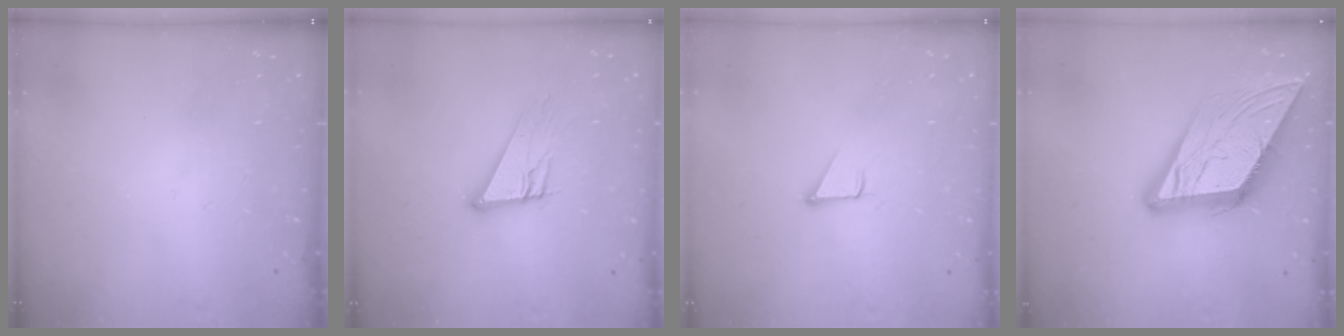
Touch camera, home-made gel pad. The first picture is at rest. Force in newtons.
{"total": 10.7, "press": 10.7, "slide": 0.7}
{"total": 1.9, "press": 1.9, "slide": 0.1}
{"total": 18.7, "press": 18.6, "slide": 2.1}